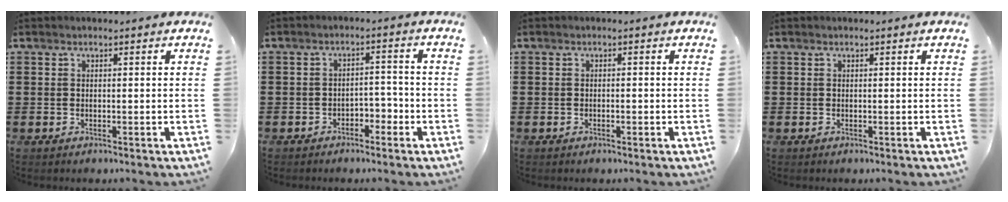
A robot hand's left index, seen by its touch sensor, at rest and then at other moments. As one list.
[{"total": 2.7, "force": [-2.3, 1.2, 0.9], "torque": [-0.021, 0.006, -0.050]}, {"total": 0.6, "force": [-0.3, 0.2, 0.4], "torque": [-0.010, -0.002, -0.006]}, {"total": 0.0}]